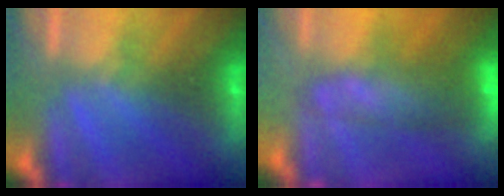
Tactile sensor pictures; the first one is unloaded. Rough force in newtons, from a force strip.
{"total": 8.4}